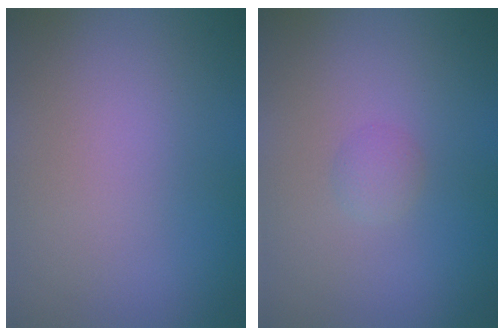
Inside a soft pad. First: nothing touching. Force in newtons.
{"total": 1.0, "press": 1.0, "slide": 0.1}